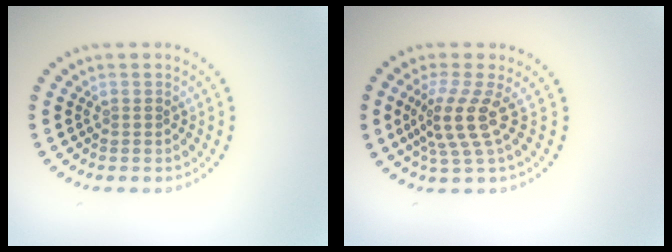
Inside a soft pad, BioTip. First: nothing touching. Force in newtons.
{"total": 3.7, "press": 2.7, "slide": 2.5}